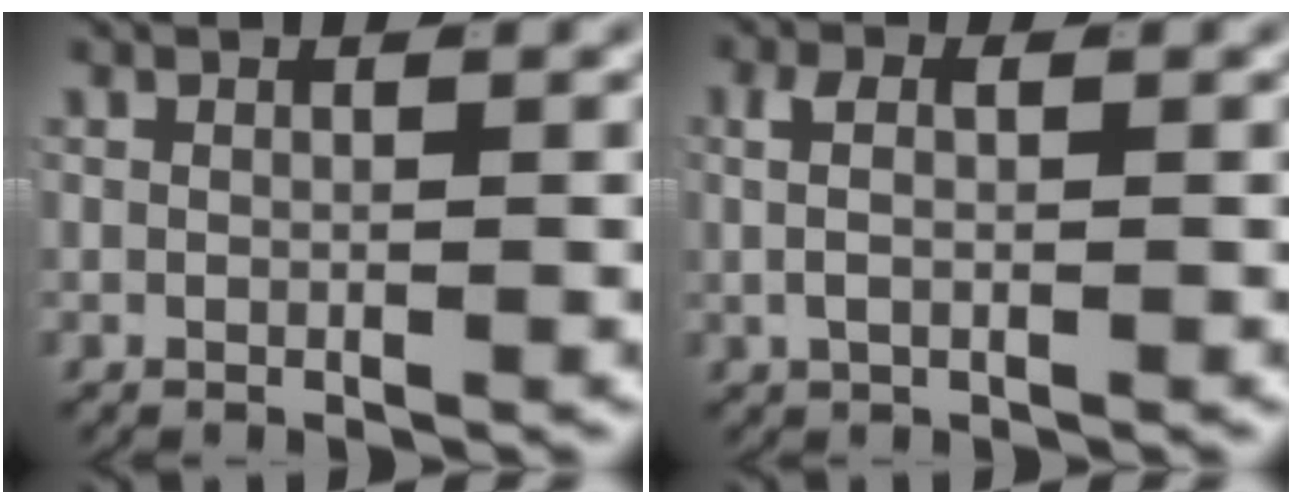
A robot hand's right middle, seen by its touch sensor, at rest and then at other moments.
{"total": 2.3, "force": [0.1, 1.0, 2.1], "torque": [-0.039, 0.001, 0.000]}